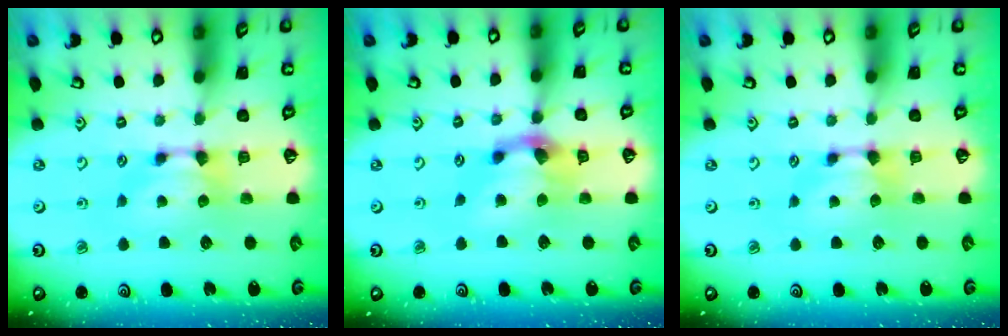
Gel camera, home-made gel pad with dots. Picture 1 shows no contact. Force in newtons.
{"total": 3.1, "press": 2.6, "slide": 1.8}
{"total": 0.0}